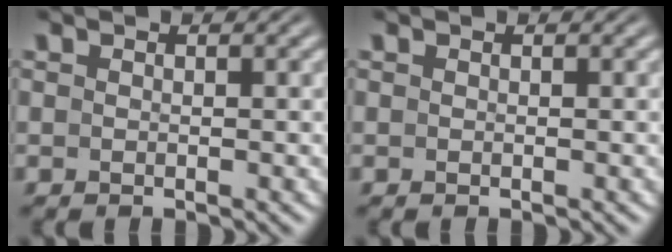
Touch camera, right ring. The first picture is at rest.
{"total": 0.0}